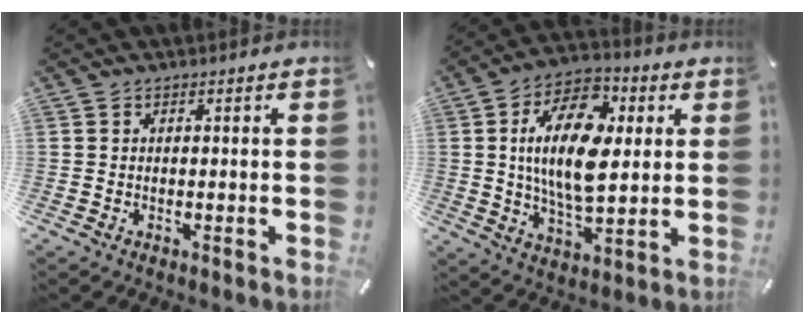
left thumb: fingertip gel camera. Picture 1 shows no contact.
{"total": 18.1, "force": [3.6, 10.2, 14.5], "torque": [-0.277, 0.002, 0.059]}